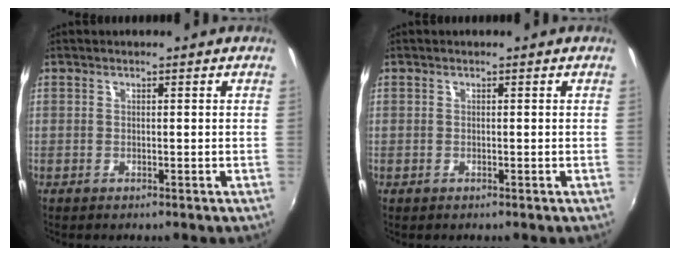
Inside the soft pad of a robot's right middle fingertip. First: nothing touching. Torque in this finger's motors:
{"motor_torque": [0.71, -0.87, 0.08, 0.05]}